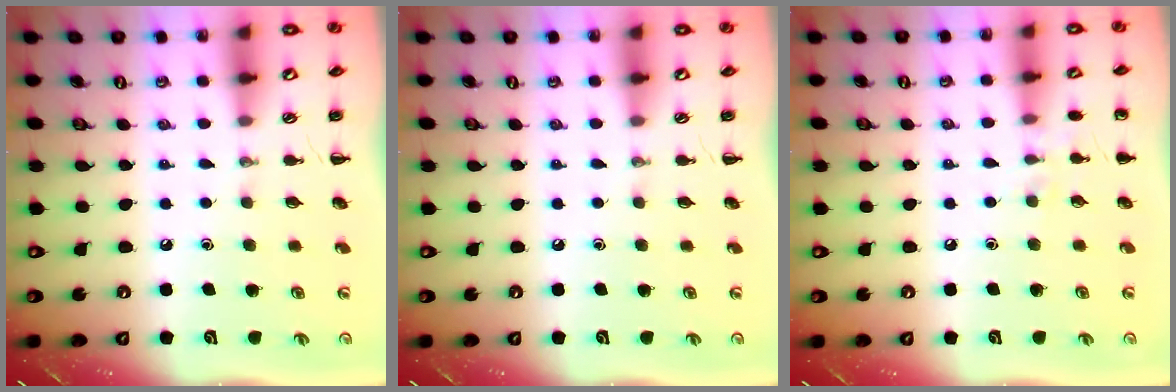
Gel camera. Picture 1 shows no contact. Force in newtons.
{"total": 0.0}
{"total": 5.9, "press": 5.6, "slide": 1.8}